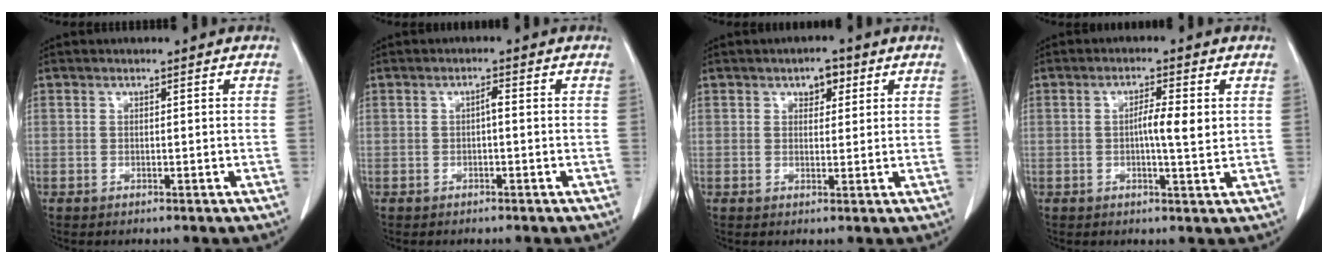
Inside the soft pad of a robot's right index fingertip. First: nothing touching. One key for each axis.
{"total": 1.2, "fx": -0.1, "fy": 0.3, "fz": 1.2, "tx": -0.020, "ty": 0.003, "tz": -0.003}
{"total": 2.8, "fx": 1.5, "fy": 1.6, "fz": 1.8, "tx": -0.022, "ty": 0.006, "tz": 0.020}
{"total": 4.4, "fx": 0.4, "fy": 0.5, "fz": 4.4, "tx": -0.073, "ty": 0.001, "tz": 0.004}